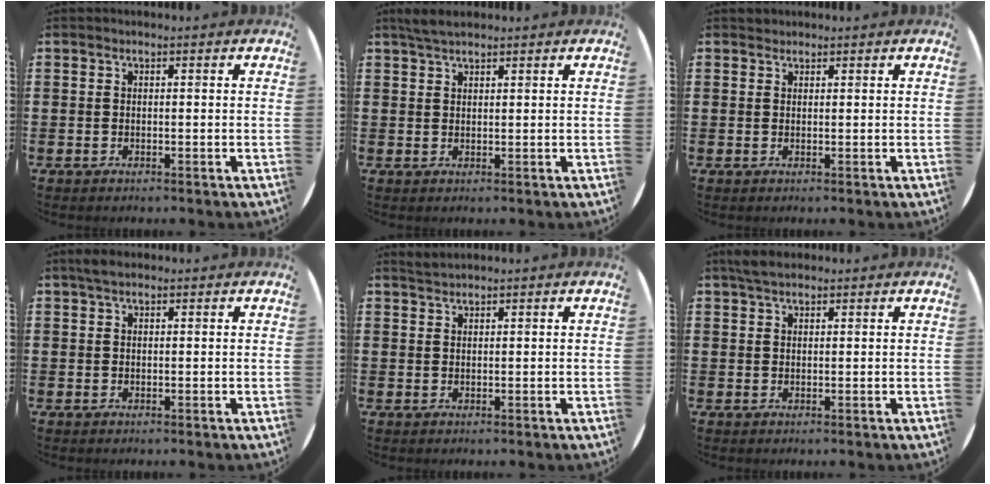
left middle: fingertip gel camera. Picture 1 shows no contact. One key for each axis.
{"total": 2.6, "fx": 2.2, "fy": 0.6, "fz": 1.1, "tx": -0.026, "ty": 0.007, "tz": 0.042}
{"total": 0.7, "fx": 0.6, "fy": 0.2, "fz": -0.1, "tx": 0.001, "ty": 0.003, "tz": 0.012}
{"total": 1.4, "fx": 1.1, "fy": 0.6, "fz": 0.7, "tx": -0.016, "ty": 0.006, "tz": 0.019}
{"total": 1.2, "fx": 1.2, "fy": 0.0, "fz": 0.1, "tx": -0.003, "ty": 0.002, "tz": 0.023}
{"total": 2.3, "fx": 1.9, "fy": 0.8, "fz": 1.0, "tx": -0.023, "ty": 0.006, "tz": 0.035}